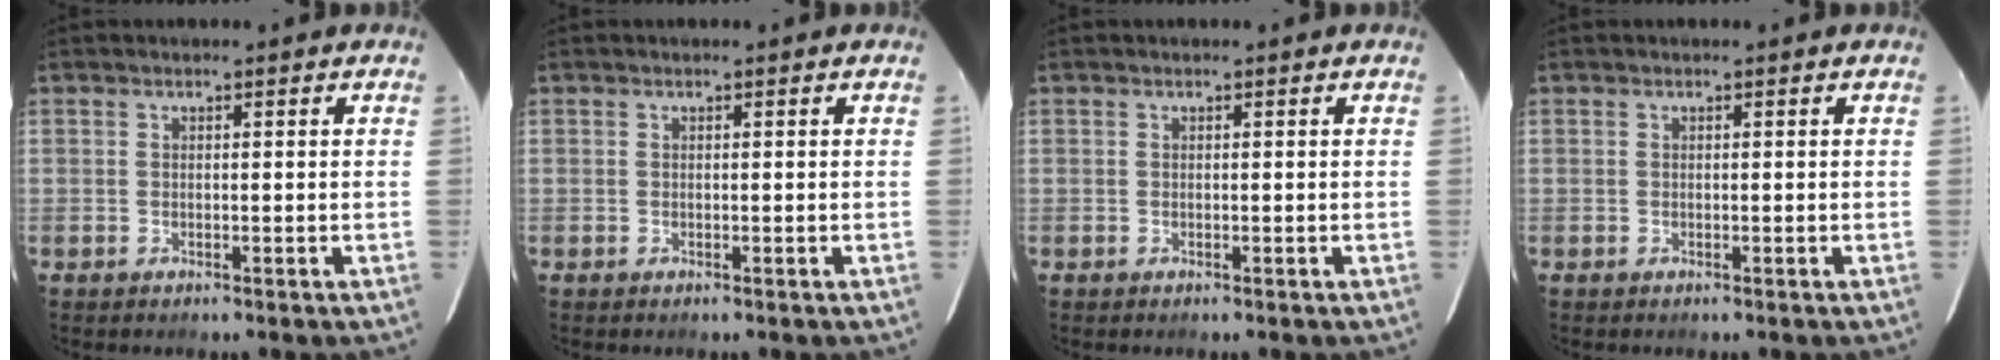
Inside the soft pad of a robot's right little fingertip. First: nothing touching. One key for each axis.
{"total": 0.0}
{"total": 0.0}
{"total": 0.0}